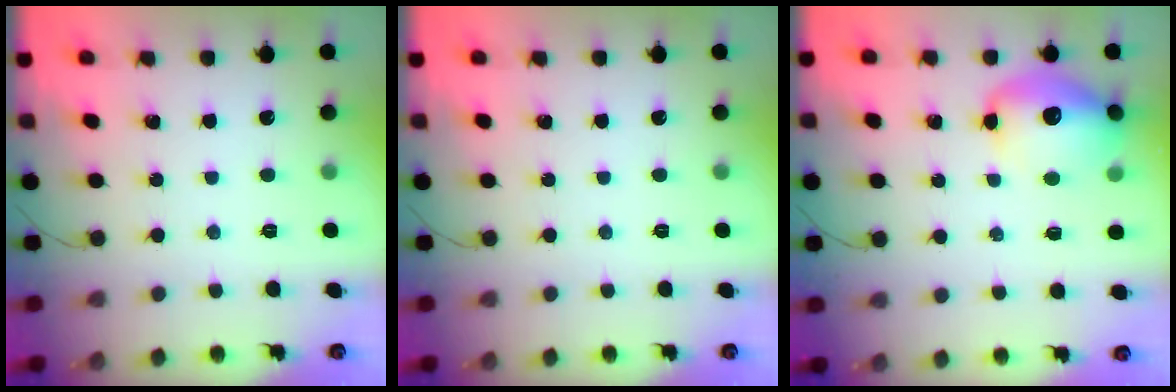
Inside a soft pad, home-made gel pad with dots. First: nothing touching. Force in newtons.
{"total": 0.0}
{"total": 13.0, "press": 12.5, "slide": 3.7}